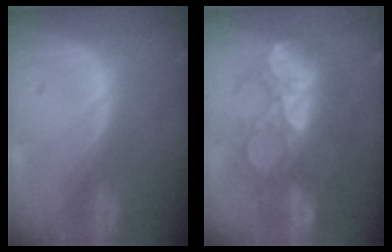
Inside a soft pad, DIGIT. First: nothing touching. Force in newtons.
{"total": 9.0, "press": 8.8, "slide": 1.7}